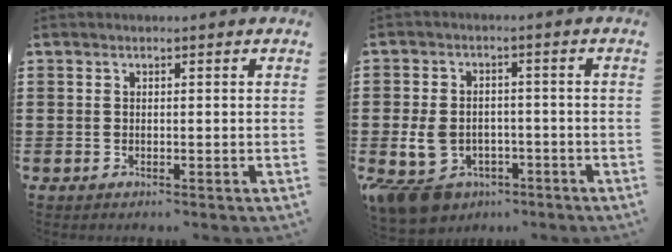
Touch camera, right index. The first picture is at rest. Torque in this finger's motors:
{"motor_torque": [1.07, 1.07, 0.89, 0.18]}